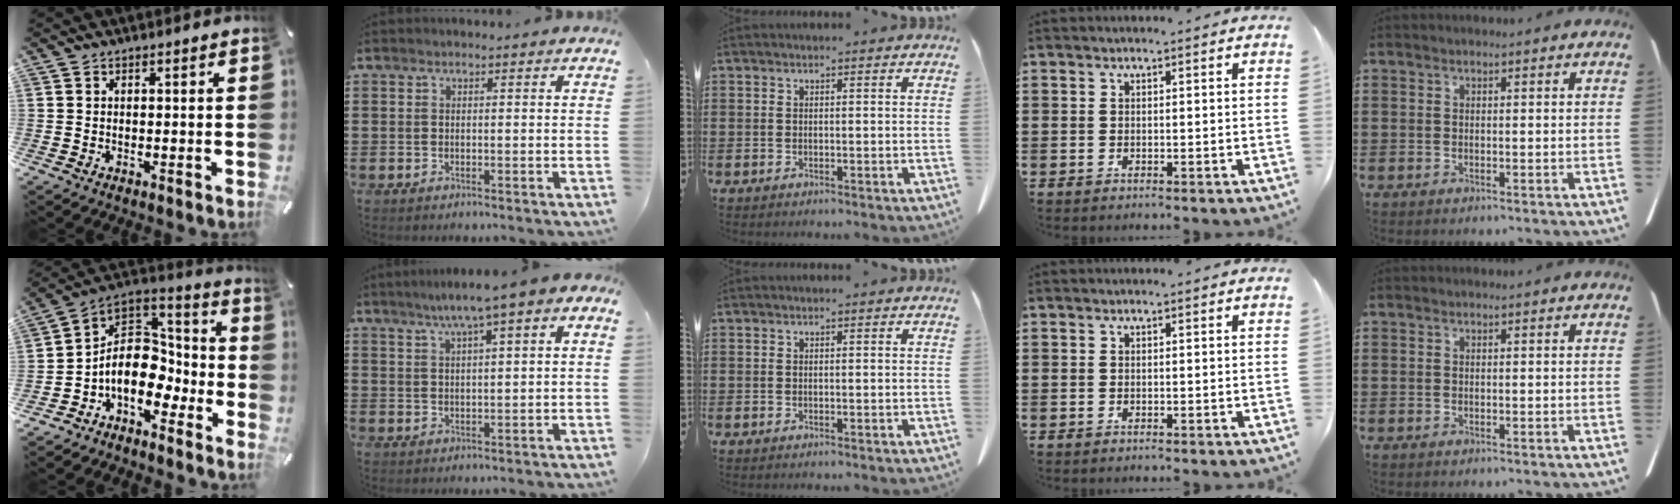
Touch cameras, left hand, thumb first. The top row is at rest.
{"thumb": {"total": 12.2, "force": [-4.2, 9.6, 6.4], "torque": [-0.113, -0.002, -0.074]}, "index": {"total": 4.0, "force": [1.9, 0.4, 3.5], "torque": [-0.070, -0.007, 0.026]}}